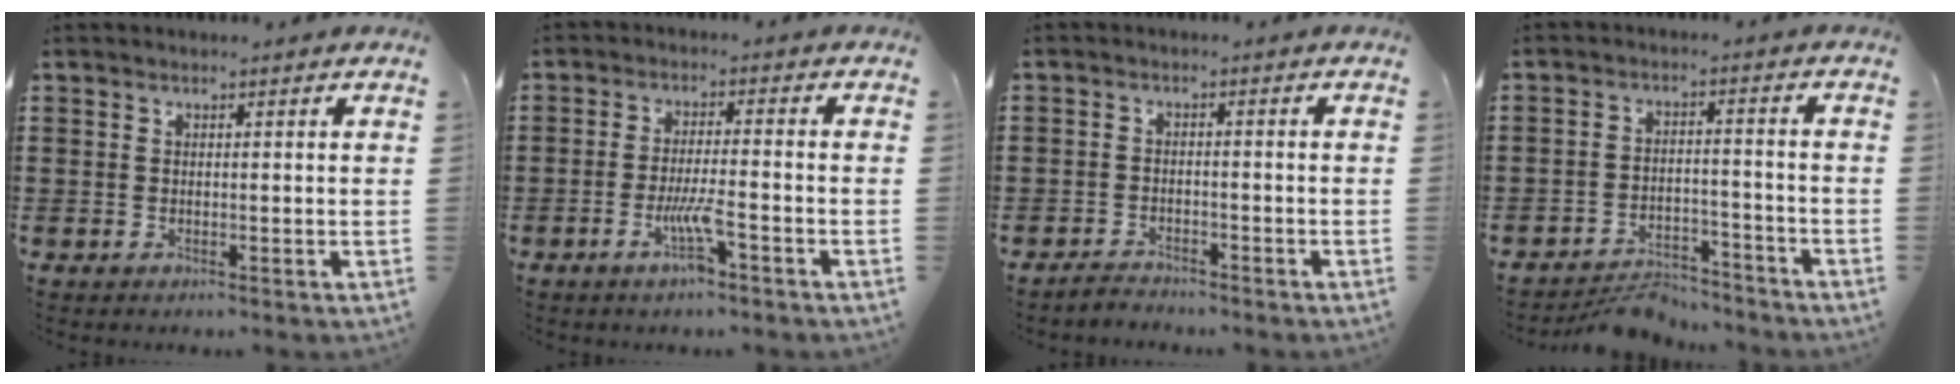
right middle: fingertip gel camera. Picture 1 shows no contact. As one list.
[{"total": 5.5, "force": [-2.7, 0.8, 4.6], "torque": [-0.088, -0.005, -0.049]}, {"total": 2.4, "force": [-2.3, 0.5, -0.2], "torque": [-0.002, 0.003, -0.052]}, {"total": 5.2, "force": [-5.1, 1.1, 0.7], "torque": [-0.010, 0.015, -0.102]}]